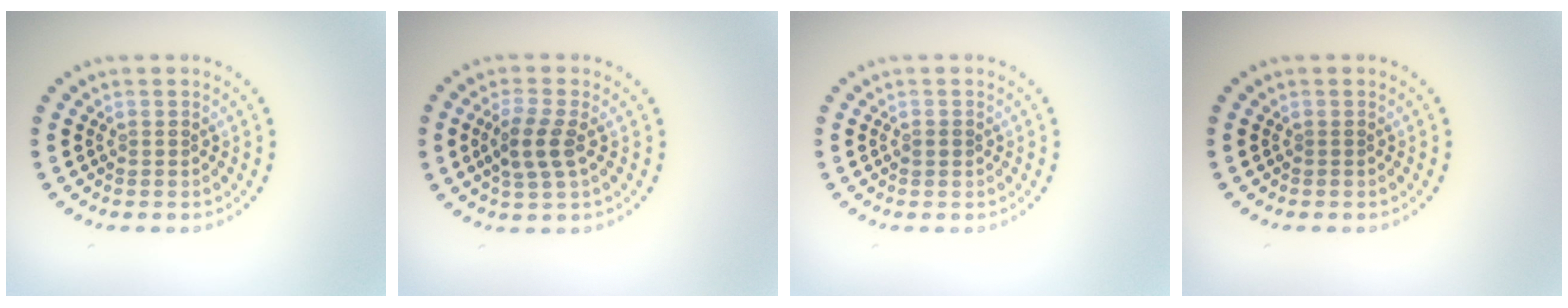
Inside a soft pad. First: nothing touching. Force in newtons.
{"total": 3.0, "press": 2.8, "slide": 1.0}
{"total": 0.9, "press": 0.9, "slide": 0.1}
{"total": 0.0}